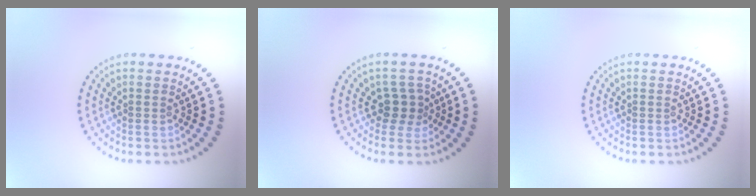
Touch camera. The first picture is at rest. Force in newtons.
{"total": 2.2, "press": 1.7, "slide": 1.3}
{"total": 0.0}